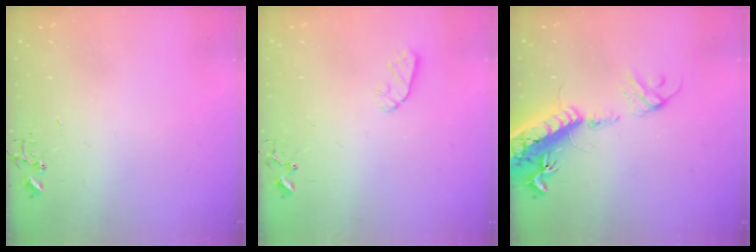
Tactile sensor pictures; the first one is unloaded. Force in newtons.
{"total": 6.0, "press": 6.0, "slide": 0.3}
{"total": 22.7, "press": 22.1, "slide": 4.9}